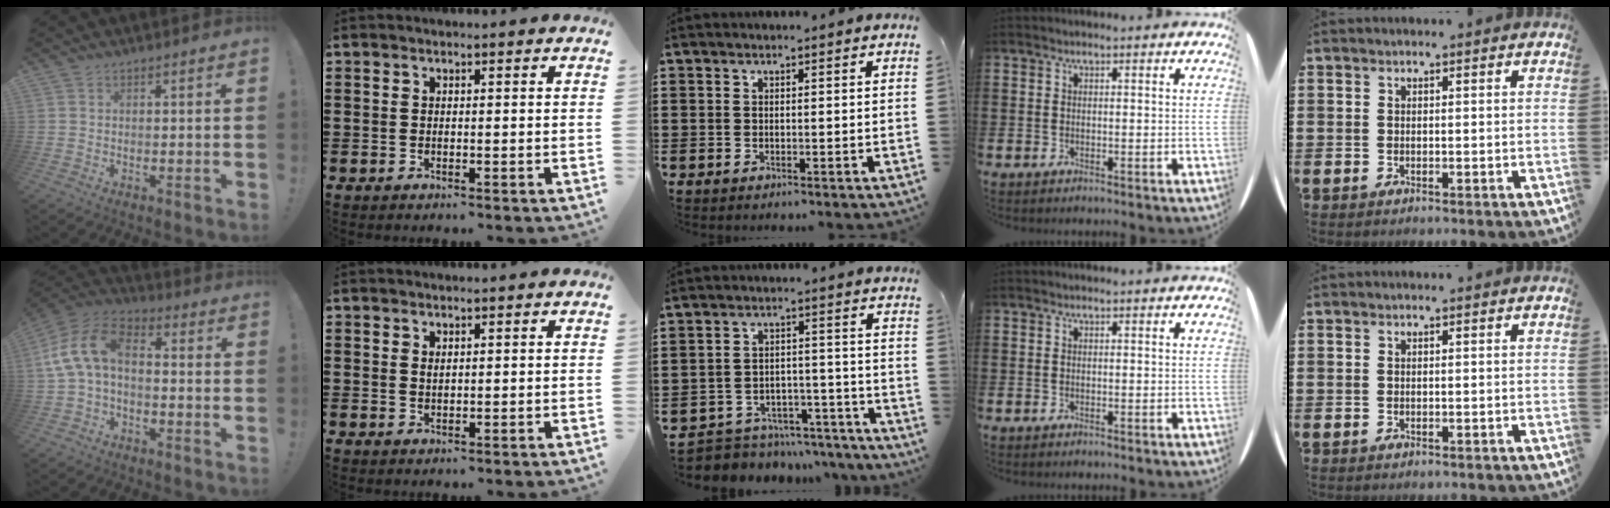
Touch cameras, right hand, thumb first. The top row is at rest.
{"thumb": {"total": 11.9, "force": [0.2, 7.3, 9.3], "torque": [-0.187, 0.020, 0.008]}, "index": {"total": 0.6, "force": [0.4, 0.2, 0.4], "torque": [-0.009, -0.001, 0.008]}, "middle": {"total": 5.6, "force": [-5.5, 1.1, 0.3], "torque": [-0.005, 0.019, -0.110]}}